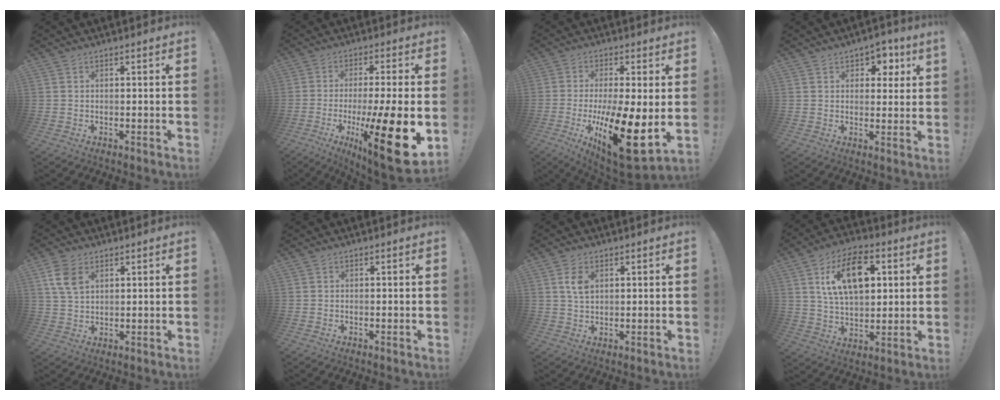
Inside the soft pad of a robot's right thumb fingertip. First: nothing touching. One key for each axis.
{"total": 20.5, "fx": -6.3, "fy": 3.3, "fz": 19.2, "tx": -0.292, "ty": 0.017, "tz": -0.093}
{"total": 17.9, "fx": -4.6, "fy": 5.6, "fz": 16.4, "tx": -0.259, "ty": 0.001, "tz": -0.068}
{"total": 5.2, "fx": 3.3, "fy": 3.2, "fz": 2.5, "tx": -0.017, "ty": -0.022, "tz": 0.052}
{"total": 7.5, "fx": 3.2, "fy": 4.8, "fz": 4.8, "tx": -0.087, "ty": -0.003, "tz": 0.062}
{"total": 0.0}
{"total": 4.7, "fx": 1.7, "fy": 2.9, "fz": 3.4, "tx": -0.046, "ty": -0.004, "tz": 0.027}
{"total": 16.1, "fx": 5.7, "fy": 9.3, "fz": 11.8, "tx": -0.174, "ty": -0.005, "tz": 0.099}